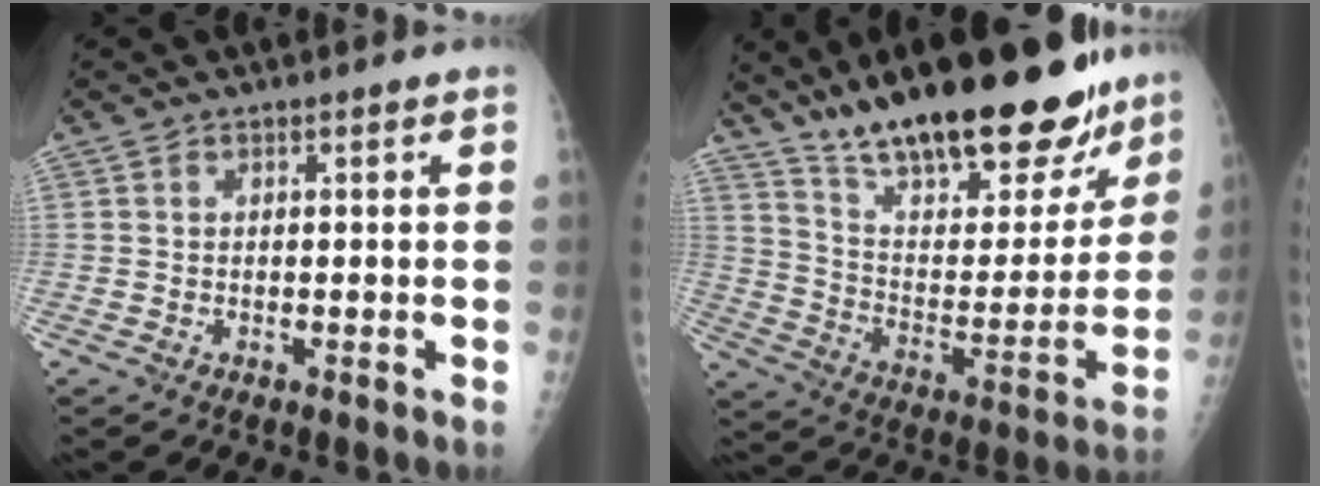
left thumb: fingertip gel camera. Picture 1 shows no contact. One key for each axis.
{"total": 31.0, "fx": 23.2, "fy": 10.0, "fz": 18.0, "tx": -0.243, "ty": -0.085, "tz": 0.359}